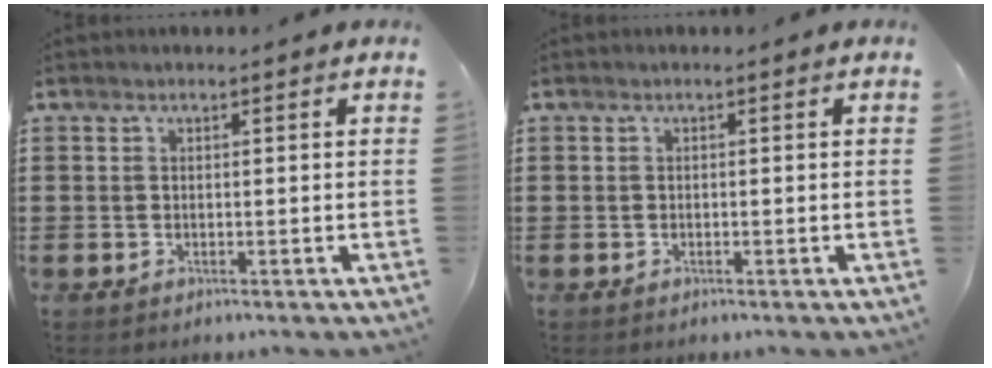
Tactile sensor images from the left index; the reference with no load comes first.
{"total": 0.0}